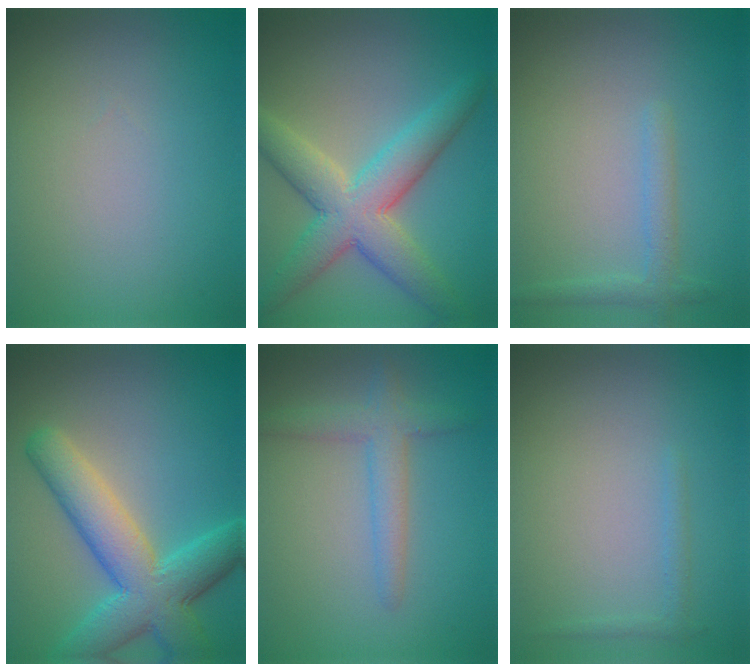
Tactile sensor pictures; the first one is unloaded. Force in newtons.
{"total": 8.1, "press": 8.1, "slide": 0.2}
{"total": 1.7, "press": 1.7, "slide": 0.1}
{"total": 7.7, "press": 7.7, "slide": 0.3}
{"total": 2.8, "press": 2.8, "slide": 0.2}
{"total": 0.8, "press": 0.8, "slide": 0.1}